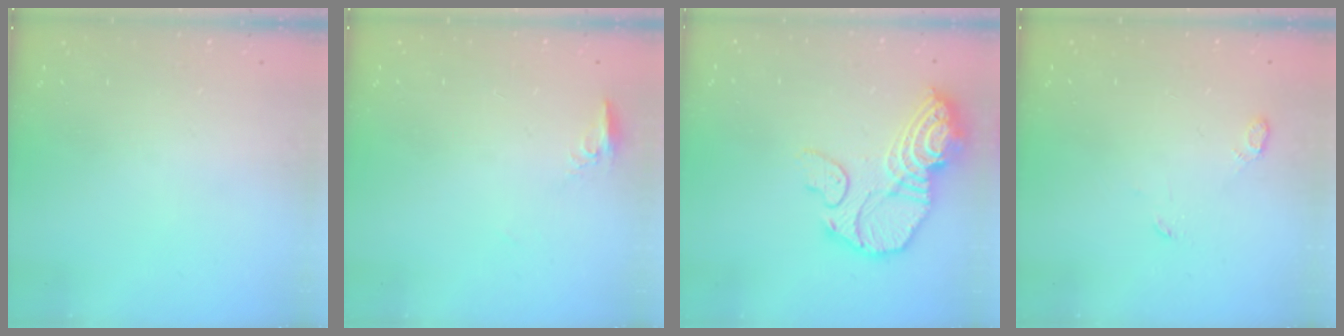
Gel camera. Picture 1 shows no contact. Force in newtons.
{"total": 5.5, "press": 5.3, "slide": 1.6}
{"total": 15.3, "press": 15.2, "slide": 1.4}
{"total": 3.6, "press": 3.5, "slide": 0.7}